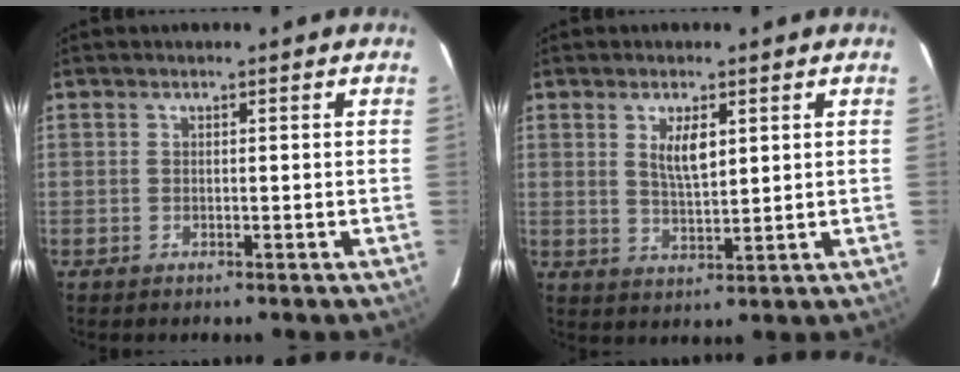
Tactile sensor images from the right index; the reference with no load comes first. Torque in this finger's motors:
{"motor_torque": [0.13, 0.08, 0.13, 0.05]}